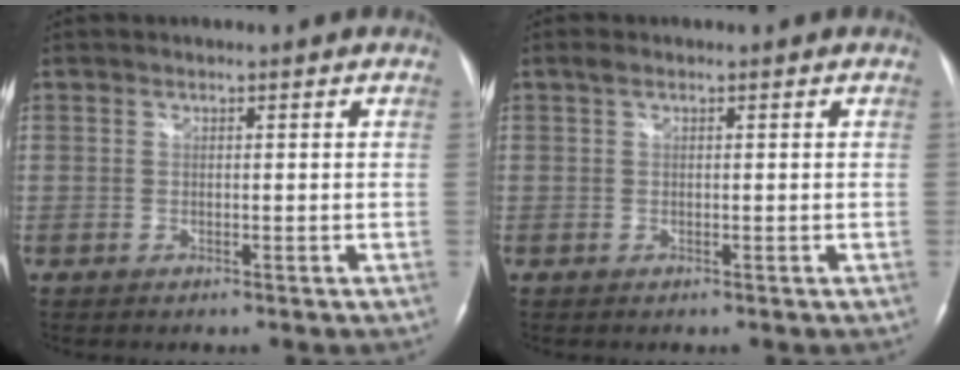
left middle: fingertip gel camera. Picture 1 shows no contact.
{"total": 0.8, "force": [0.5, 0.3, 0.5], "torque": [-0.012, 0.014, 0.010]}